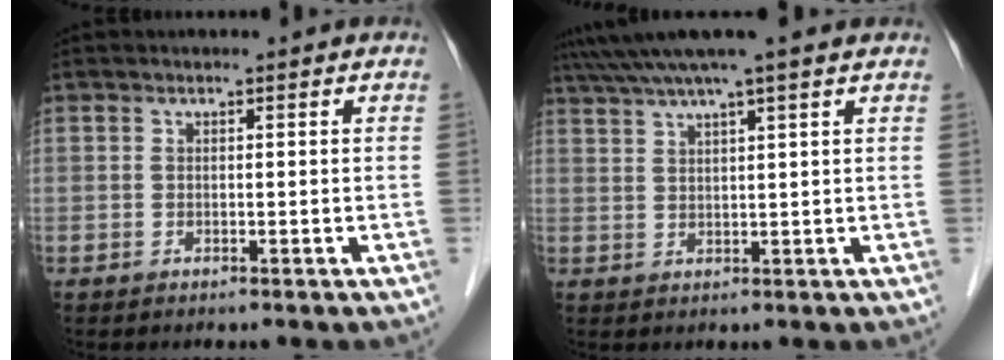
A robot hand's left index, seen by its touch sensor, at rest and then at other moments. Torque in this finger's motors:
{"motor_torque": [0.33, -0.45, 0.87, 0.21]}